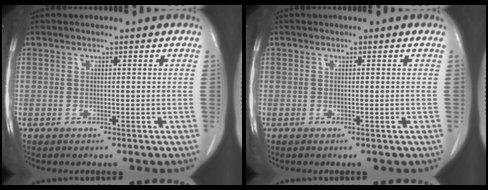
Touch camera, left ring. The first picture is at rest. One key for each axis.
{"total": 0.0}